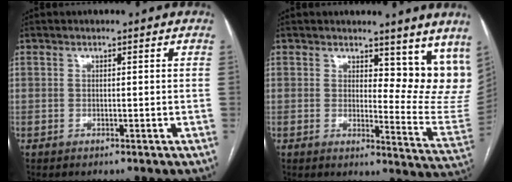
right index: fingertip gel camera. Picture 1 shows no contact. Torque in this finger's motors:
{"motor_torque": [0.07, 0.20, 0.01, 0.00]}